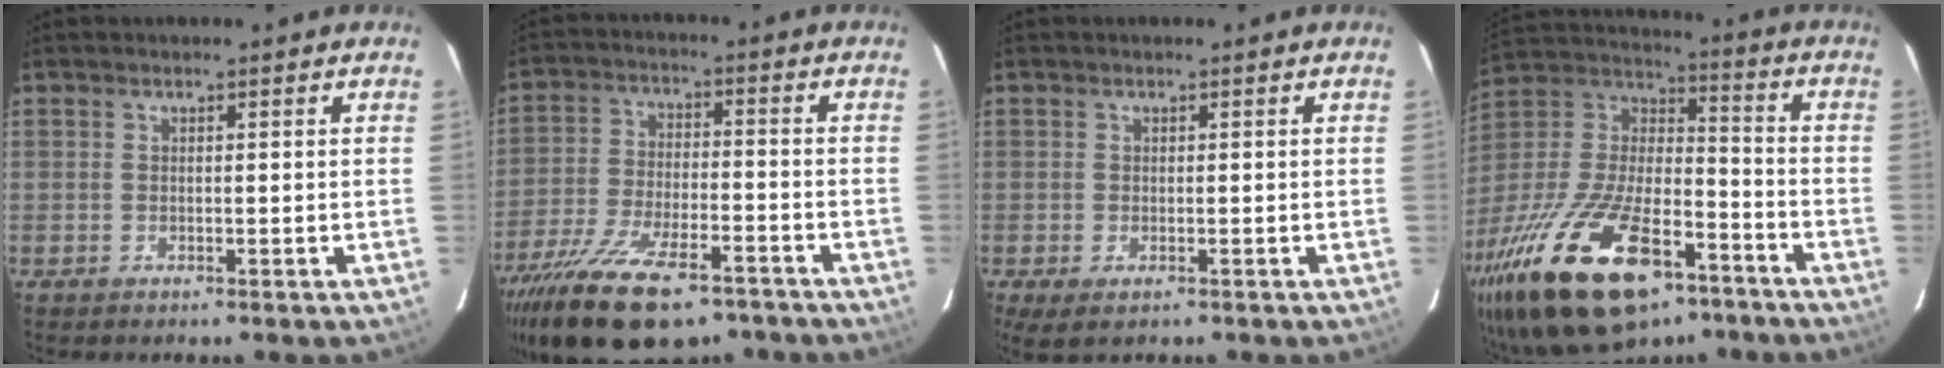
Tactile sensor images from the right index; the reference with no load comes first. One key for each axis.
{"total": 20.4, "fx": -14.6, "fy": 7.5, "fz": 12.2, "tx": -0.246, "ty": -0.044, "tz": -0.240}
{"total": 3.5, "fx": -1.7, "fy": 1.6, "fz": 2.6, "tx": -0.050, "ty": -0.015, "tz": -0.024}
{"total": 32.4, "fx": -18.8, "fy": 14.3, "fz": 22.2, "tx": -0.449, "ty": -0.027, "tz": -0.304}